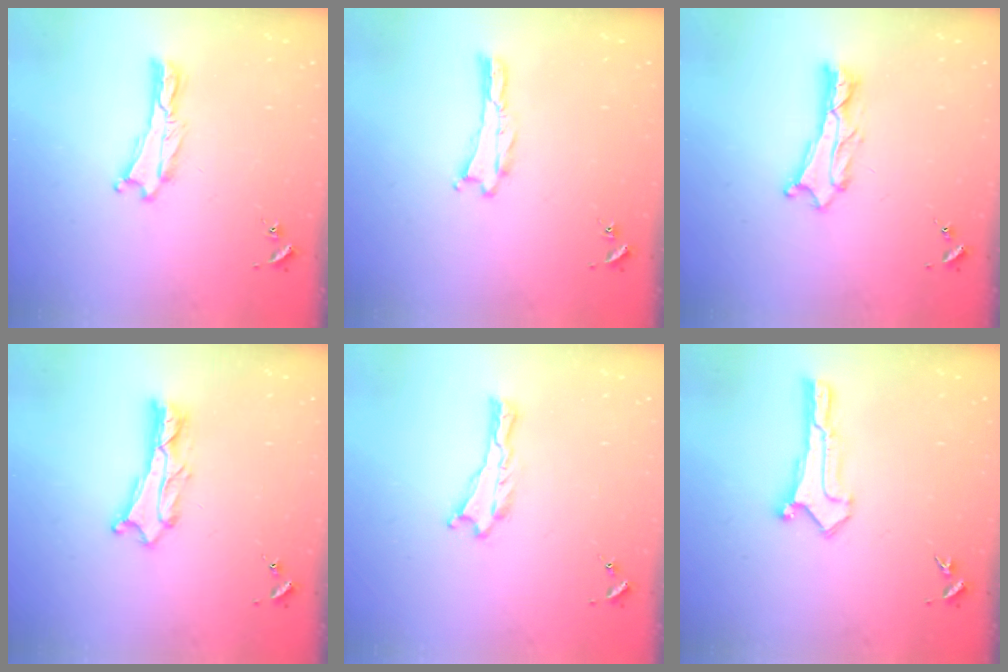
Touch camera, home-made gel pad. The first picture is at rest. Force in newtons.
{"total": 0.0}
{"total": 1.8, "press": 1.8, "slide": 0.2}
{"total": 2.6, "press": 2.6, "slide": 0.3}
{"total": 0.0}
{"total": 0.0}